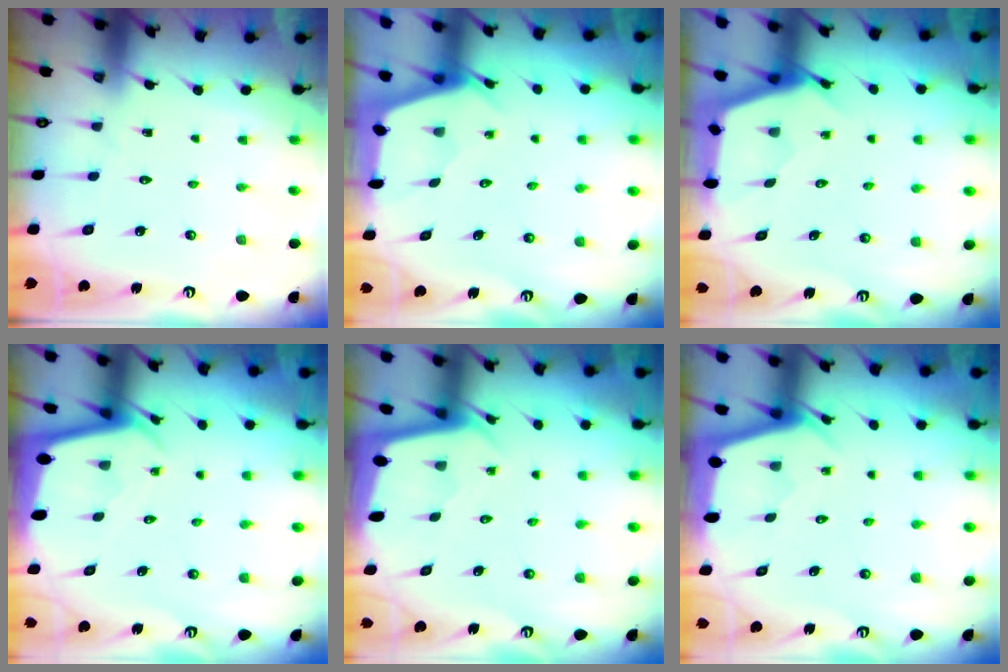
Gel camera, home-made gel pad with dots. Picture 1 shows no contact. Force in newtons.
{"total": 2.6, "press": 2.5, "slide": 0.3}
{"total": 2.7, "press": 2.7, "slide": 0.3}
{"total": 2.2, "press": 2.2, "slide": 0.2}
{"total": 1.8, "press": 1.8, "slide": 0.1}
{"total": 2.3, "press": 2.3, "slide": 0.2}